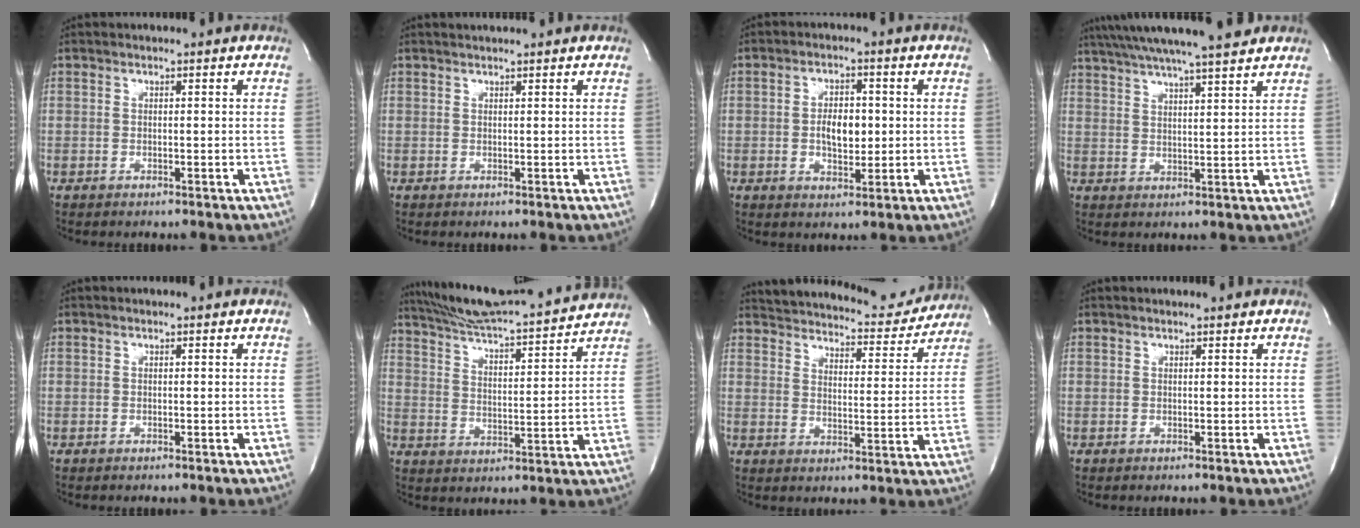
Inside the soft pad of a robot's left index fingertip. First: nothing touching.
{"total": 2.3, "force": [2.2, -0.1, 0.8], "torque": [-0.010, 0.017, 0.032]}
{"total": 5.2, "force": [-0.1, 2.7, 4.4], "torque": [-0.075, 0.000, 0.001]}
{"total": 17.2, "force": [14.9, 0.7, 8.5], "torque": [-0.152, 0.026, 0.218]}
{"total": 0.0}
{"total": 19.5, "force": [18.2, 0.4, 7.0], "torque": [-0.119, -0.007, 0.264]}
{"total": 16.8, "force": [16.1, 3.7, 3.1], "torque": [-0.038, -0.020, 0.205]}
{"total": 0.9, "force": [0.9, 0.0, 0.2], "torque": [-0.007, 0.003, 0.014]}